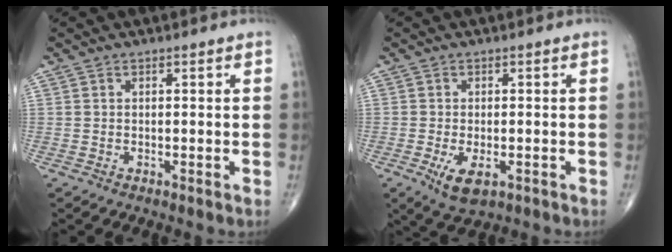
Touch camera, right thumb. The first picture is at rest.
{"total": 5.3, "force": [-1.9, 2.5, 4.3], "torque": [-0.076, -0.010, -0.026]}